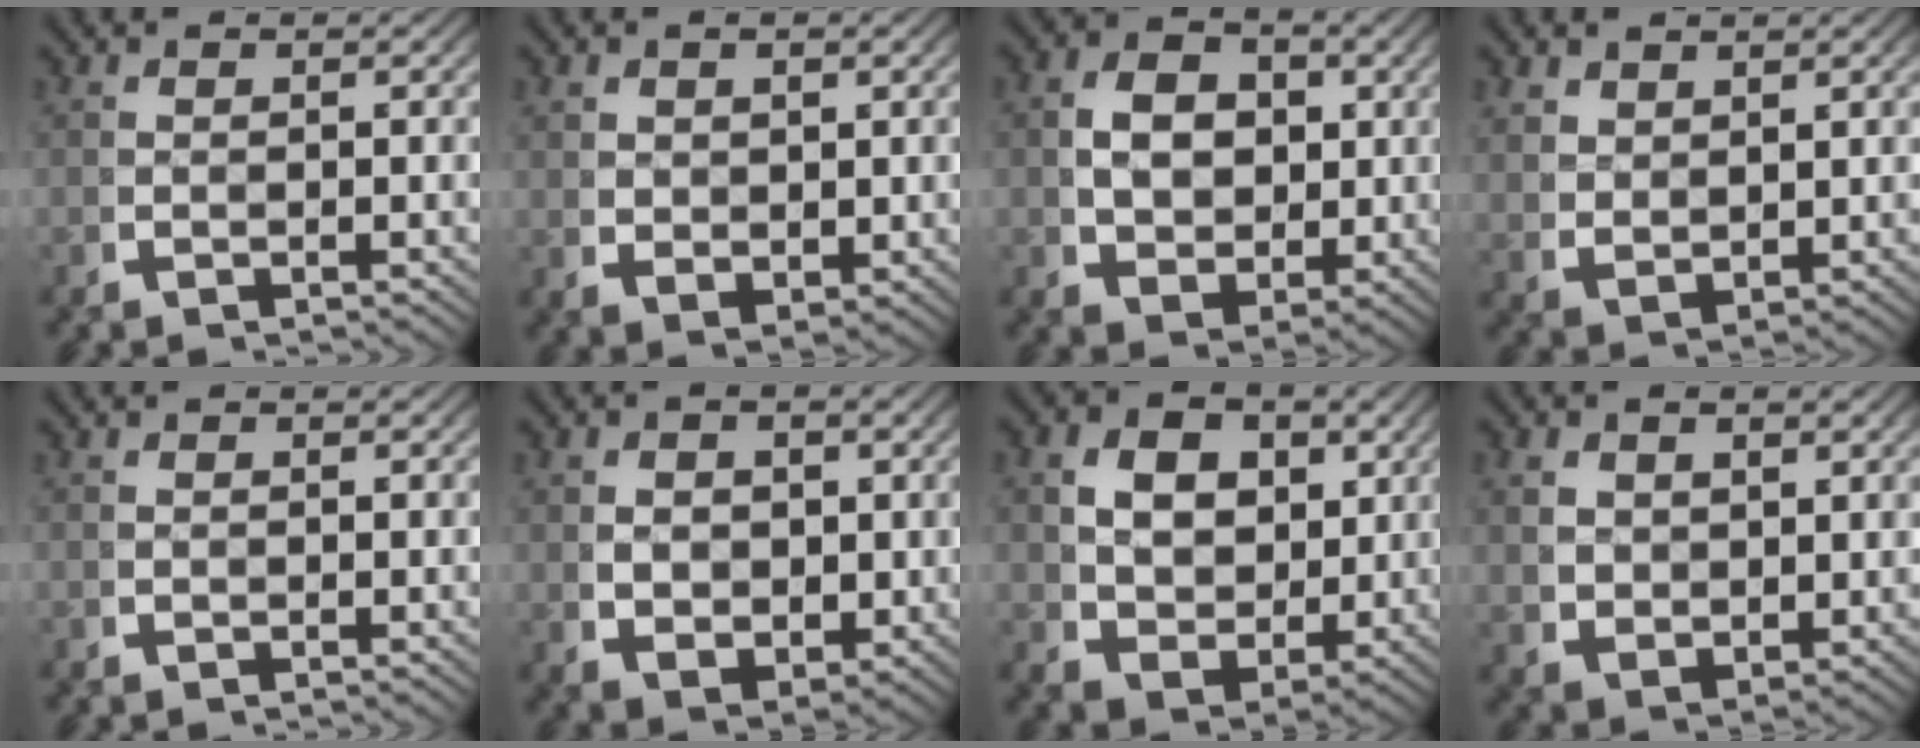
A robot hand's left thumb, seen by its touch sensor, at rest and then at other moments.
{"total": 2.7, "force": [0.7, 1.8, 1.8], "torque": [-0.034, -0.012, 0.028]}
{"total": 6.8, "force": [0.8, 5.1, 4.5], "torque": [-0.081, -0.025, 0.026]}
{"total": 2.4, "force": [1.6, 1.3, 1.2], "torque": [-0.028, -0.010, 0.047]}
{"total": 0.0}
{"total": 5.0, "force": [0.1, 3.7, 3.4], "torque": [-0.068, -0.026, 0.019]}
{"total": 7.4, "force": [1.2, 5.5, 4.8], "torque": [-0.089, -0.031, 0.028]}
{"total": 3.3, "force": [1.0, 2.3, 2.1], "torque": [-0.050, -0.016, 0.036]}